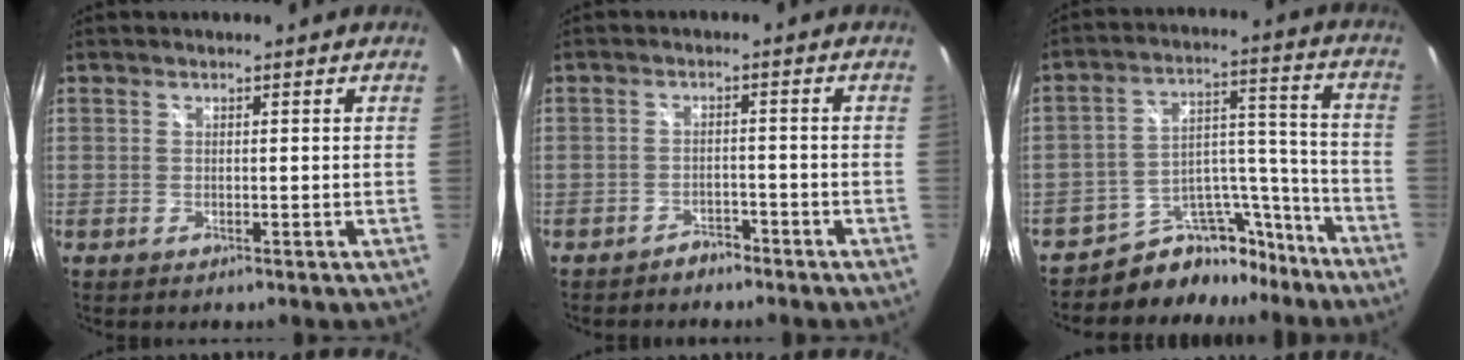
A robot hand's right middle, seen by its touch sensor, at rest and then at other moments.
{"total": 2.9, "force": [-2.6, 1.2, 0.3], "torque": [-0.014, 0.008, -0.037]}
{"total": 13.6, "force": [-11.4, 6.8, 2.8], "torque": [-0.037, 0.073, -0.167]}